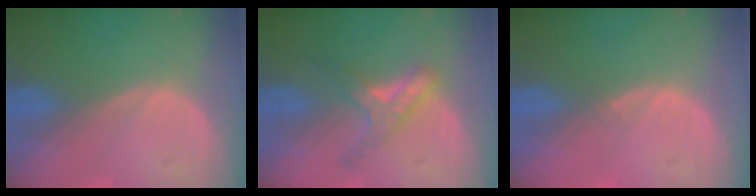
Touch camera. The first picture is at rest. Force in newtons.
{"total": 5.1, "press": 5.1, "slide": 0.4}
{"total": 0.6, "press": 0.5, "slide": 0.4}